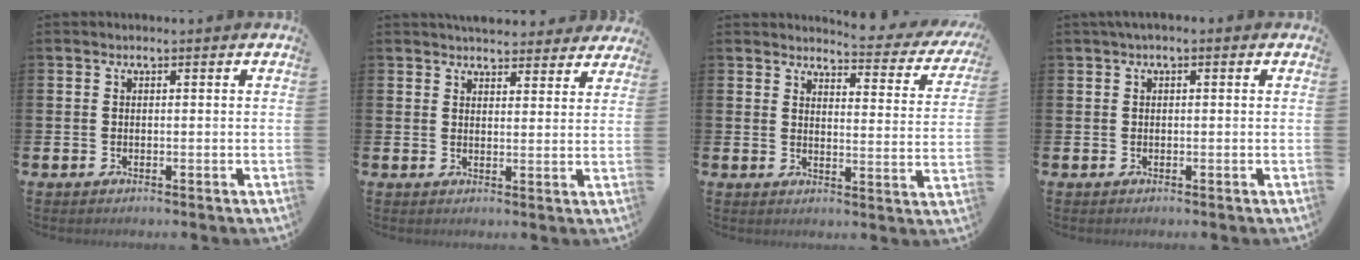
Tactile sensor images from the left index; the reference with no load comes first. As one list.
[{"total": 4.8, "force": [4.6, 1.2, 0.3], "torque": [-0.002, -0.026, 0.084]}, {"total": 3.7, "force": [3.6, 0.6, 0.7], "torque": [-0.014, -0.033, 0.055]}, {"total": 0.8, "force": [0.0, 0.4, 0.6], "torque": [-0.005, 0.004, -0.003]}]